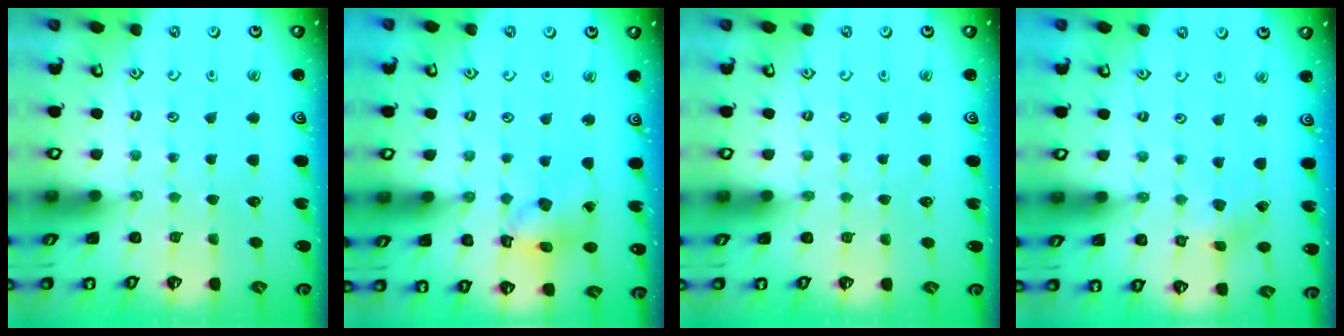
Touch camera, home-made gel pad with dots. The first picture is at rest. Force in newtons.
{"total": 11.7, "press": 11.6, "slide": 1.6}
{"total": 0.0}
{"total": 2.2, "press": 2.2, "slide": 0.2}